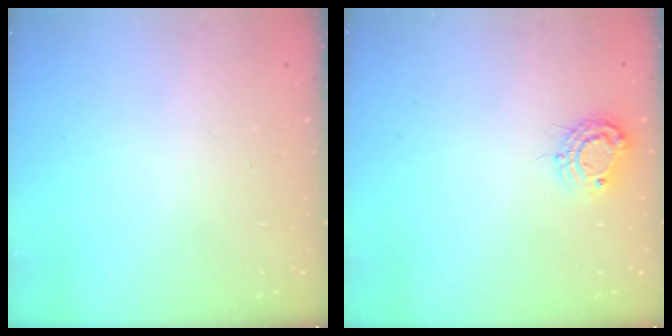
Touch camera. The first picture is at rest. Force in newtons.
{"total": 8.6, "press": 8.6, "slide": 0.8}